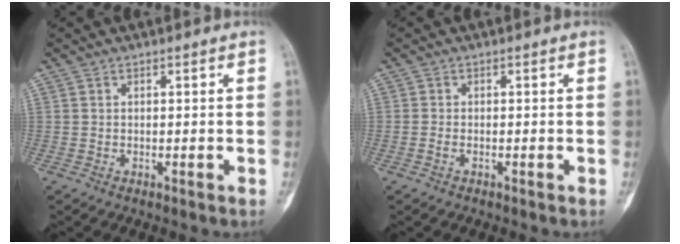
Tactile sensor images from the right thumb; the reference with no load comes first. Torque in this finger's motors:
{"motor_torque": [-0.52, -0.28, -0.11, 0.01, -0.04]}